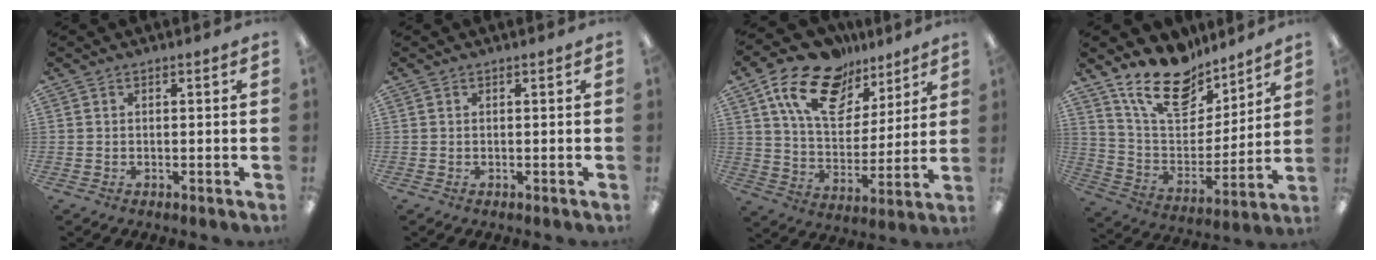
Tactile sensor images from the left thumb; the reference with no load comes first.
{"total": 0.0}
{"total": 17.9, "force": [11.5, 10.2, 9.2], "torque": [-0.162, -0.052, 0.208]}
{"total": 18.3, "force": [14.1, 8.7, 7.9], "torque": [-0.150, -0.087, 0.253]}